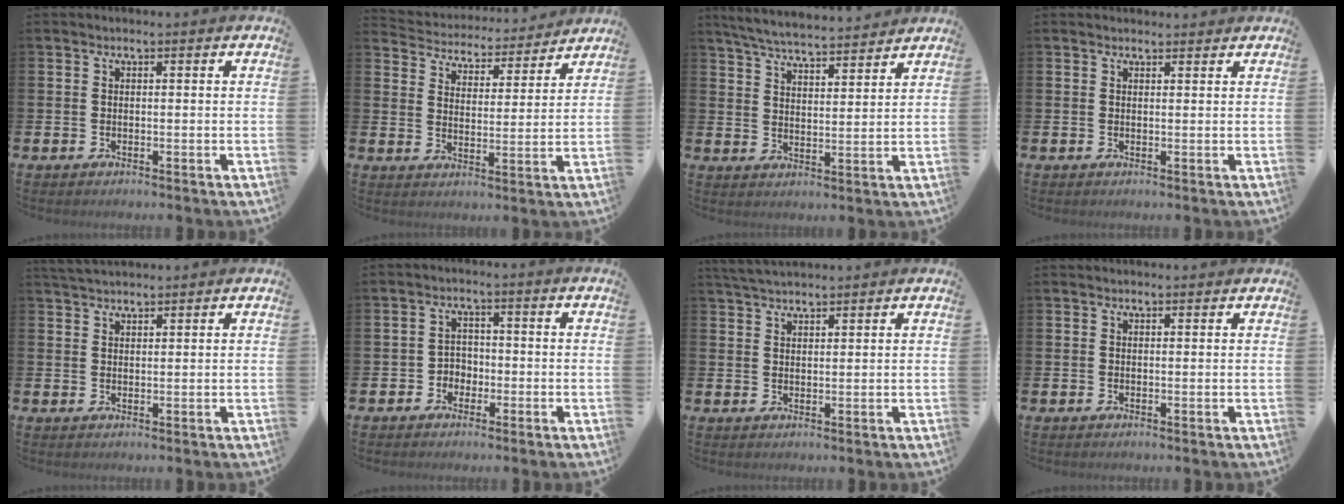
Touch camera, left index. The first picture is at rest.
{"total": 4.6, "force": [4.3, 1.4, -0.2], "torque": [-0.019, -0.044, 0.069]}
{"total": 5.8, "force": [5.6, 0.4, 1.1], "torque": [-0.043, -0.035, 0.100]}
{"total": 1.0, "force": [0.9, 0.3, 0.1], "torque": [0.011, -0.002, 0.015]}
{"total": 2.7, "force": [2.6, 0.6, 0.6], "torque": [-0.012, -0.009, 0.047]}
{"total": 2.6, "force": [-1.5, 2.1, 0.5], "torque": [-0.021, 0.009, -0.036]}
{"total": 3.4, "force": [3.2, 0.6, 1.0], "torque": [-0.021, -0.010, 0.059]}
{"total": 0.6, "force": [0.6, 0.2, 0.1], "torque": [0.010, -0.003, 0.008]}